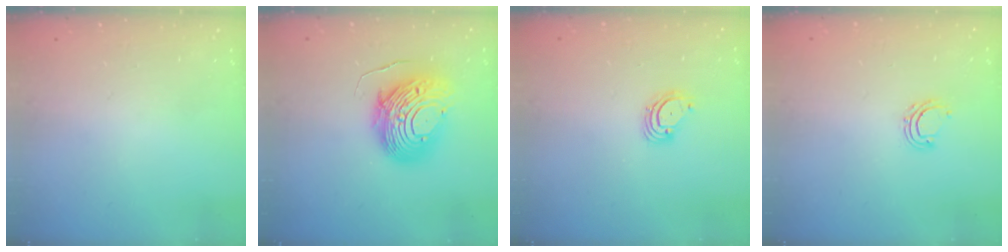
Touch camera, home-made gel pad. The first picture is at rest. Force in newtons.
{"total": 13.5, "press": 13.4, "slide": 0.8}
{"total": 3.6, "press": 3.6, "slide": 0.3}
{"total": 5.7, "press": 5.7, "slide": 0.6}